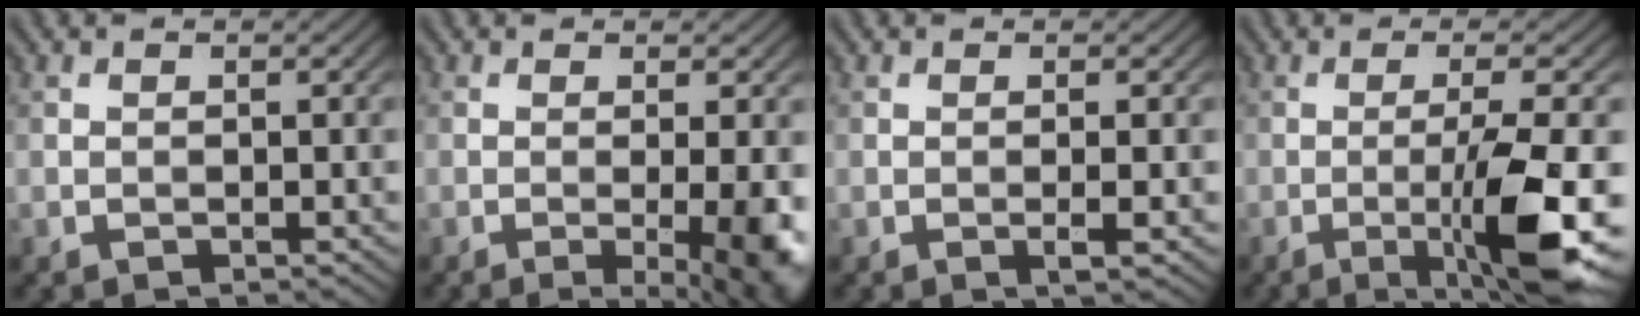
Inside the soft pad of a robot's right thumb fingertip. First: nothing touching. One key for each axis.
{"total": 6.8, "fx": -1.5, "fy": 1.5, "fz": 6.5, "tx": -0.090, "ty": -0.005, "tz": -0.015}
{"total": 1.5, "fx": -0.3, "fy": 0.0, "fz": 1.5, "tx": -0.032, "ty": -0.001, "tz": -0.007}
{"total": 10.3, "fx": -3.0, "fy": 1.4, "fz": 9.8, "tx": -0.150, "ty": 0.005, "tz": -0.048}